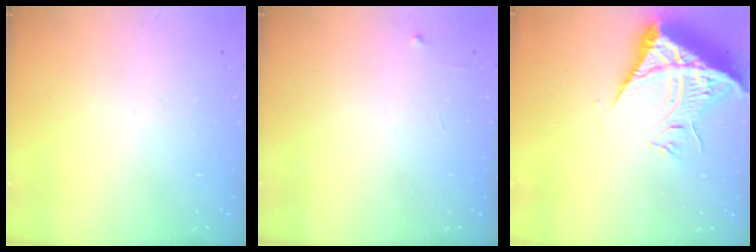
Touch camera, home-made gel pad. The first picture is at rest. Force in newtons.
{"total": 2.6, "press": 2.6, "slide": 0.4}
{"total": 10.3, "press": 10.3, "slide": 1.2}